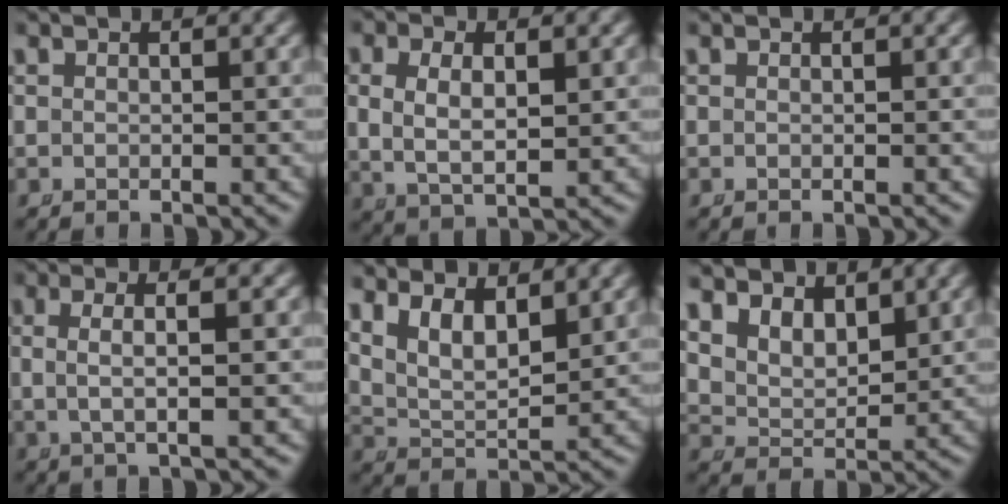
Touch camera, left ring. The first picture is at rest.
{"total": 5.6, "force": [0.5, 3.9, 4.1], "torque": [-0.086, -0.011, 0.019]}
{"total": 0.0}
{"total": 3.7, "force": [0.6, 1.2, 3.5], "torque": [-0.066, 0.000, 0.014]}
{"total": 6.6, "force": [2.5, 4.6, 4.0], "torque": [-0.085, -0.014, 0.044]}
{"total": 6.4, "force": [3.1, 4.6, 3.1], "torque": [-0.076, -0.009, 0.053]}